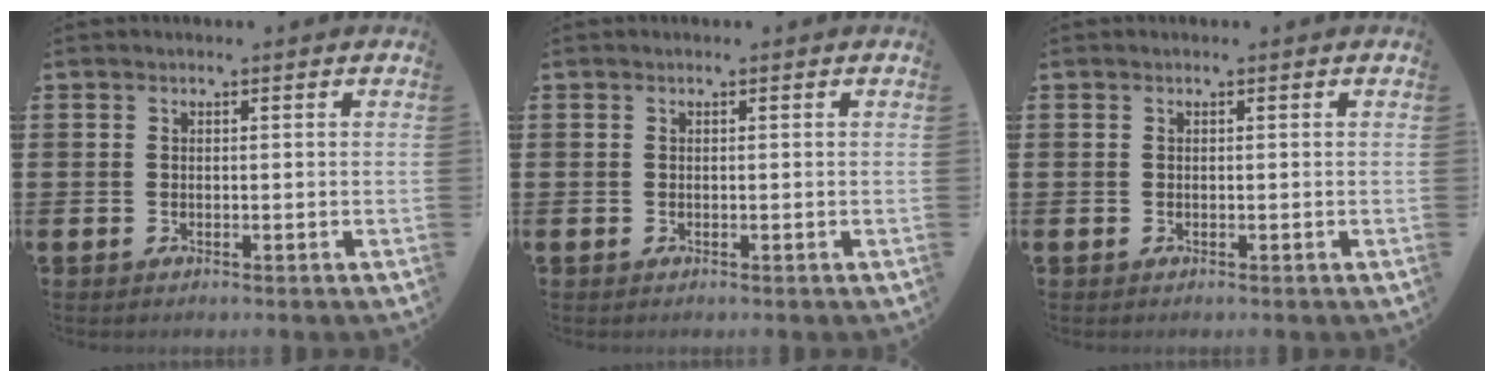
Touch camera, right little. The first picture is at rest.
{"total": 0.0}
{"total": 0.0}